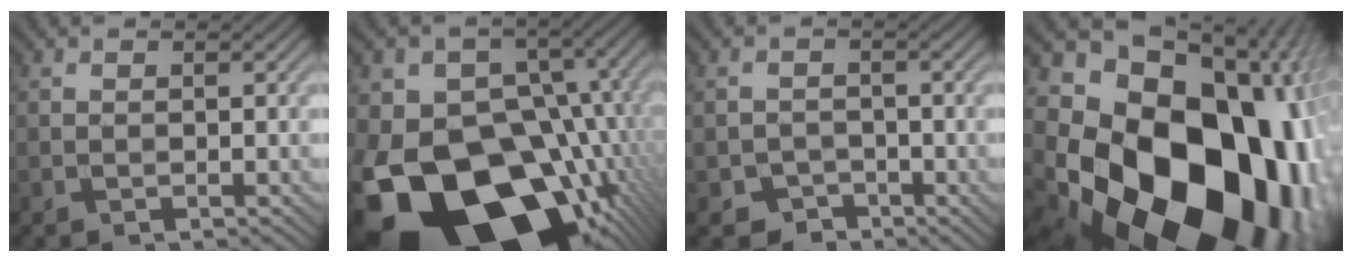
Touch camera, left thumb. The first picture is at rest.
{"total": 22.6, "force": [-9.0, 16.1, 13.1], "torque": [-0.240, -0.032, -0.137]}
{"total": 3.1, "force": [-1.8, 2.4, 0.7], "torque": [-0.007, -0.003, -0.037]}
{"total": 24.1, "force": [-5.1, 17.8, 15.4], "torque": [-0.293, -0.068, -0.081]}